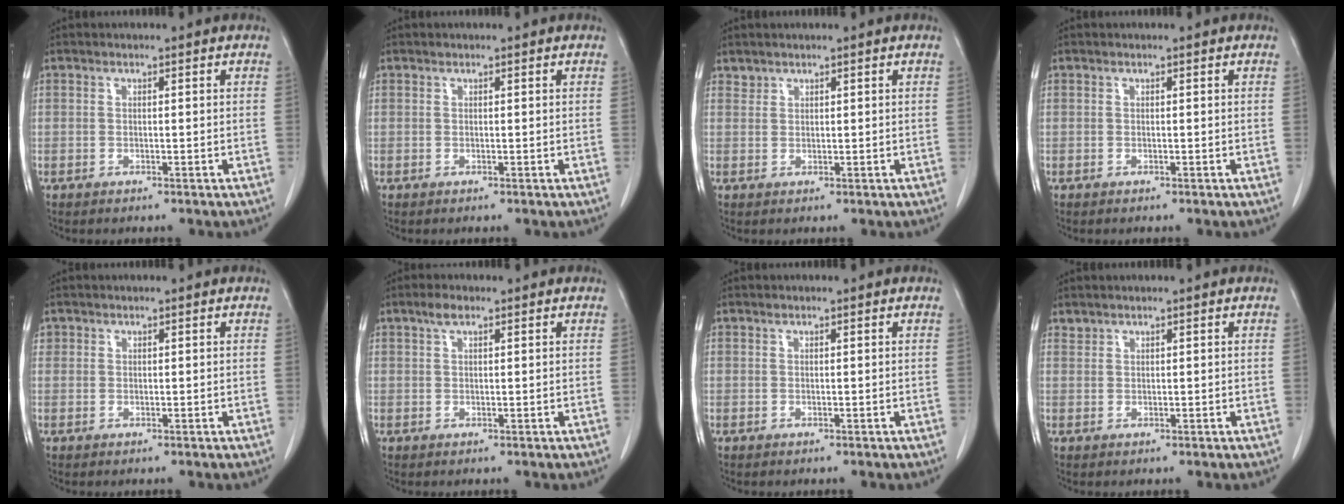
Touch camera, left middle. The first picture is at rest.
{"total": 0.0}
{"total": 0.9, "force": [0.9, 0.2, -0.1], "torque": [0.002, 0.001, 0.017]}
{"total": 0.0}
{"total": 0.9, "force": [0.5, 0.8, 0.1], "torque": [0.008, 0.009, 0.007]}
{"total": 2.0, "force": [1.3, 0.6, 1.4], "torque": [-0.030, 0.008, 0.026]}
{"total": 0.0}
{"total": 0.8, "force": [0.7, 0.1, -0.1], "torque": [-0.002, 0.002, 0.017]}